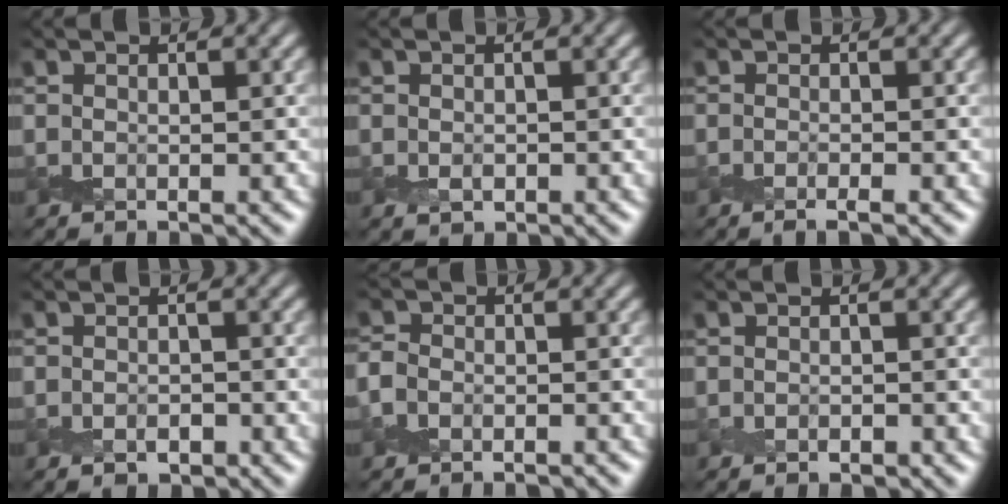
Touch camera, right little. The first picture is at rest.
{"total": 1.0, "force": [-0.2, 0.7, 0.7], "torque": [-0.010, -0.002, -0.004]}
{"total": 1.5, "force": [-0.7, 0.4, 1.3], "torque": [-0.013, -0.001, -0.016]}
{"total": 1.6, "force": [-0.9, 0.9, 0.9], "torque": [-0.015, -0.001, -0.016]}
{"total": 2.5, "force": [-1.7, 1.6, 0.9], "torque": [-0.016, 0.001, -0.043]}
{"total": 1.0, "force": [-0.6, 0.4, 0.6], "torque": [-0.010, 0.000, -0.010]}